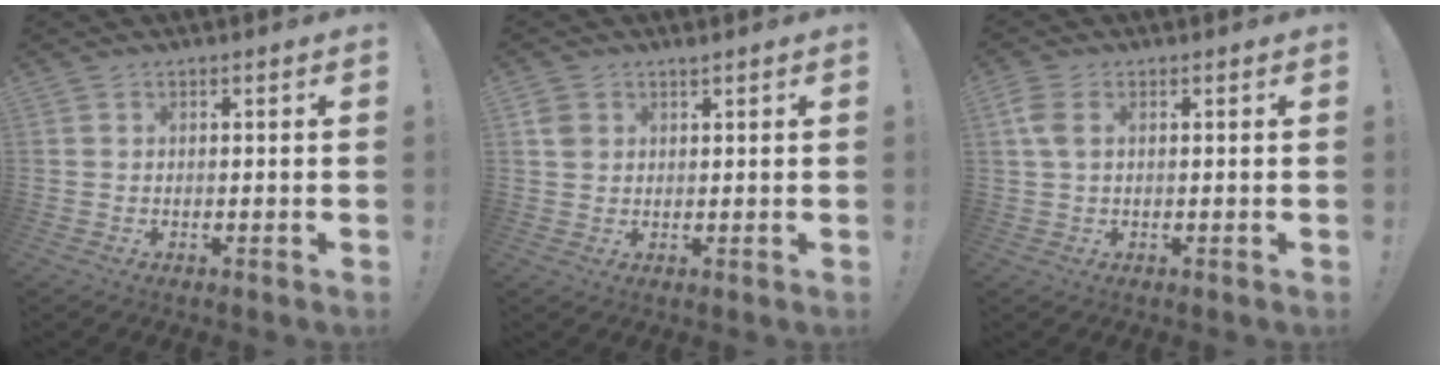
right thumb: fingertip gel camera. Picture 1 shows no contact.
{"total": 2.5, "force": [1.6, 1.6, 1.1], "torque": [-0.008, -0.008, 0.029]}
{"total": 4.3, "force": [1.3, 1.9, 3.6], "torque": [-0.085, 0.002, 0.020]}